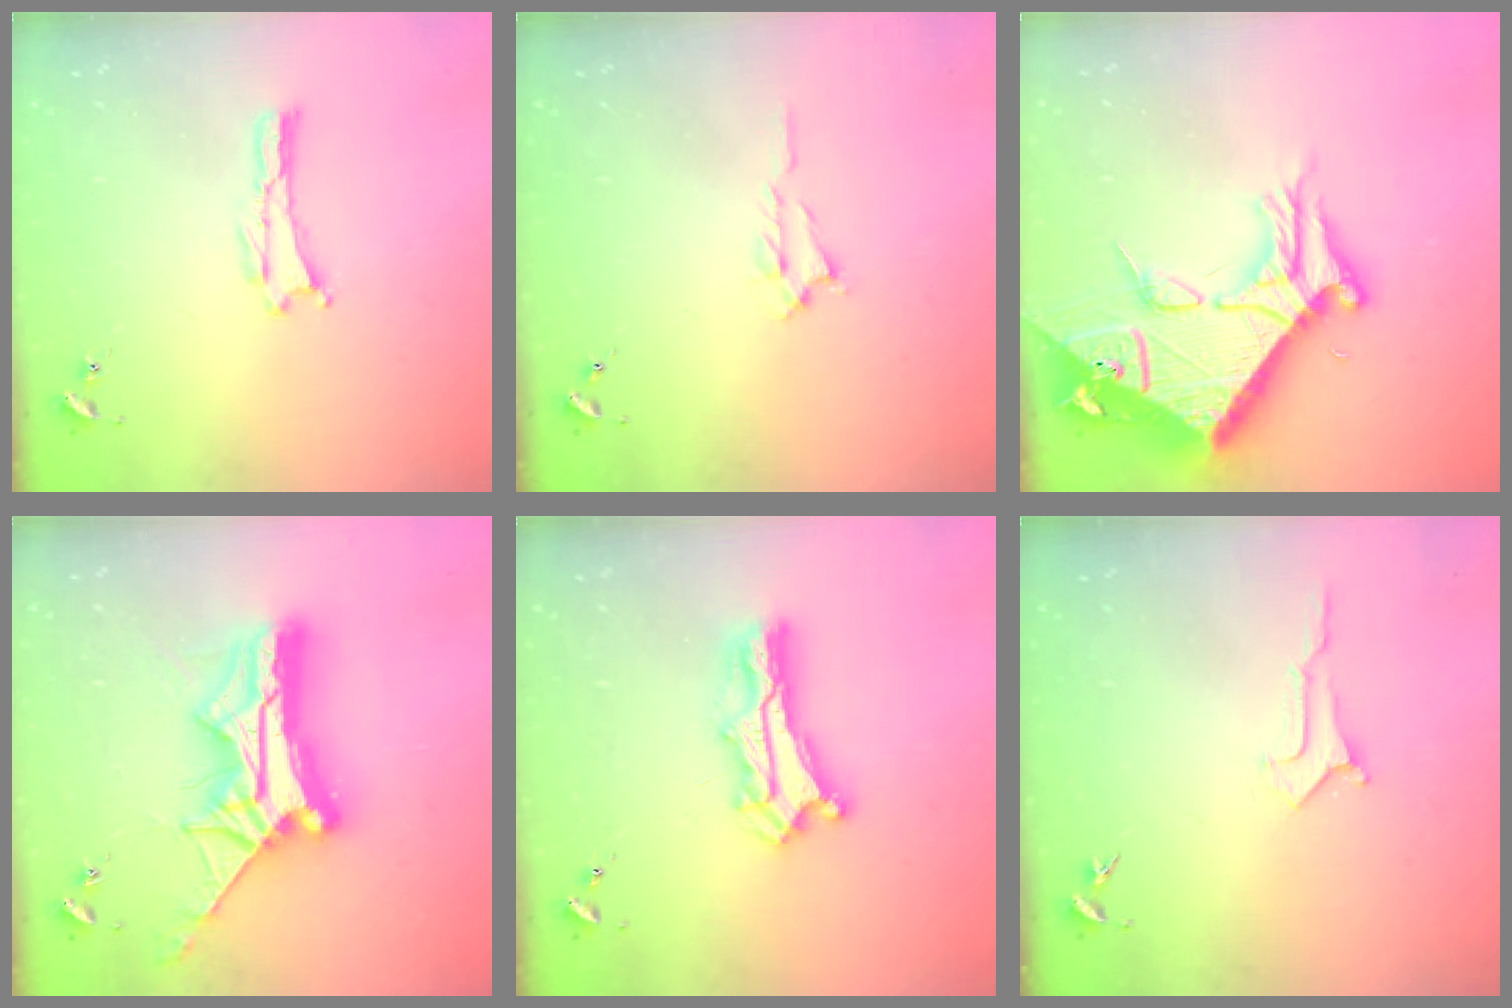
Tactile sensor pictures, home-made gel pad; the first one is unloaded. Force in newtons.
{"total": 0.7, "press": 0.6, "slide": 0.2}
{"total": 13.0, "press": 12.9, "slide": 1.4}
{"total": 14.8, "press": 14.7, "slide": 1.4}
{"total": 6.7, "press": 6.7, "slide": 0.5}
{"total": 0.0}